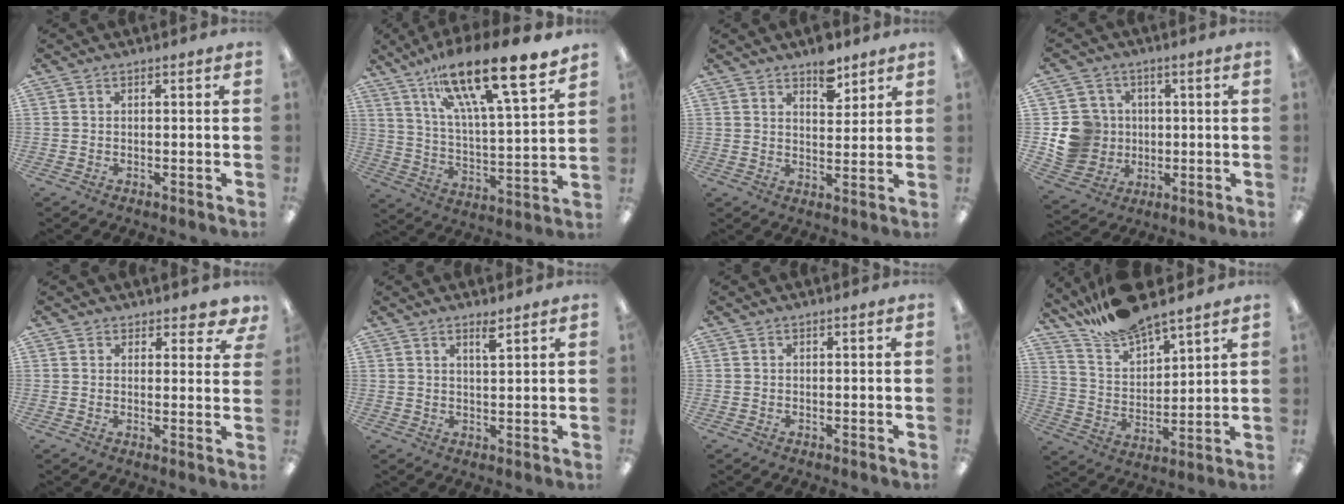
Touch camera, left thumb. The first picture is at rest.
{"total": 20.9, "force": [14.7, 4.5, 14.2], "torque": [-0.236, -0.092, 0.239]}
{"total": 6.3, "force": [4.8, 3.1, 2.8], "torque": [-0.020, -0.031, 0.079]}
{"total": 10.8, "force": [0.0, 10.4, 2.9], "torque": [-0.072, 0.014, 0.013]}
{"total": 3.3, "force": [2.8, 1.8, 0.7], "torque": [0.003, -0.017, 0.047]}
{"total": 2.9, "force": [2.3, 0.2, 1.8], "torque": [-0.035, -0.005, 0.039]}
{"total": 0.0}
{"total": 13.0, "force": [12.0, 2.2, 4.4], "torque": [-0.102, -0.080, 0.220]}